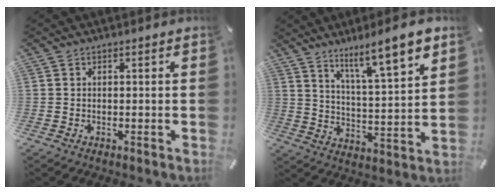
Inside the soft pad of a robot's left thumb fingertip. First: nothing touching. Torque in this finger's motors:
{"motor_torque": [0.95, -0.12, 1.48, -1.28, 0.12]}